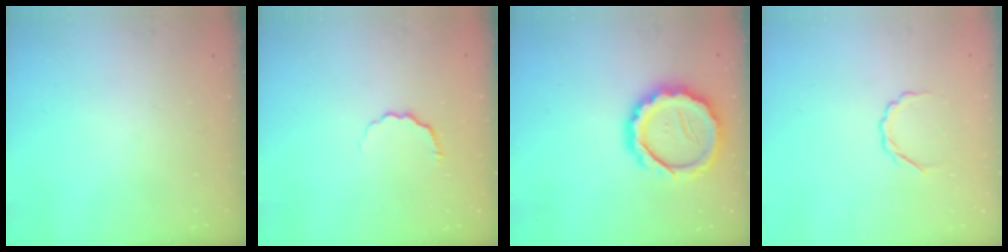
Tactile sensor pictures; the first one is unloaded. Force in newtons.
{"total": 3.3, "press": 3.2, "slide": 1.1}
{"total": 15.6, "press": 15.4, "slide": 2.5}
{"total": 3.8, "press": 3.7, "slide": 0.8}